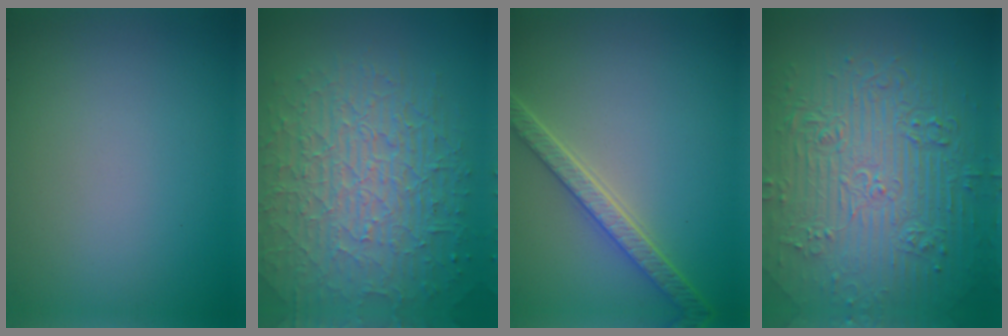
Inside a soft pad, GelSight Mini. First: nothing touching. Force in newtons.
{"total": 9.9, "press": 6.5, "slide": 7.5}
{"total": 4.1, "press": 3.4, "slide": 2.2}
{"total": 11.2, "press": 7.3, "slide": 8.4}